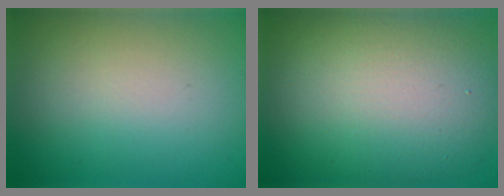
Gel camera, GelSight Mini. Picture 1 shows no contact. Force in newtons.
{"total": 12.8, "press": 12.8, "slide": 0.7}